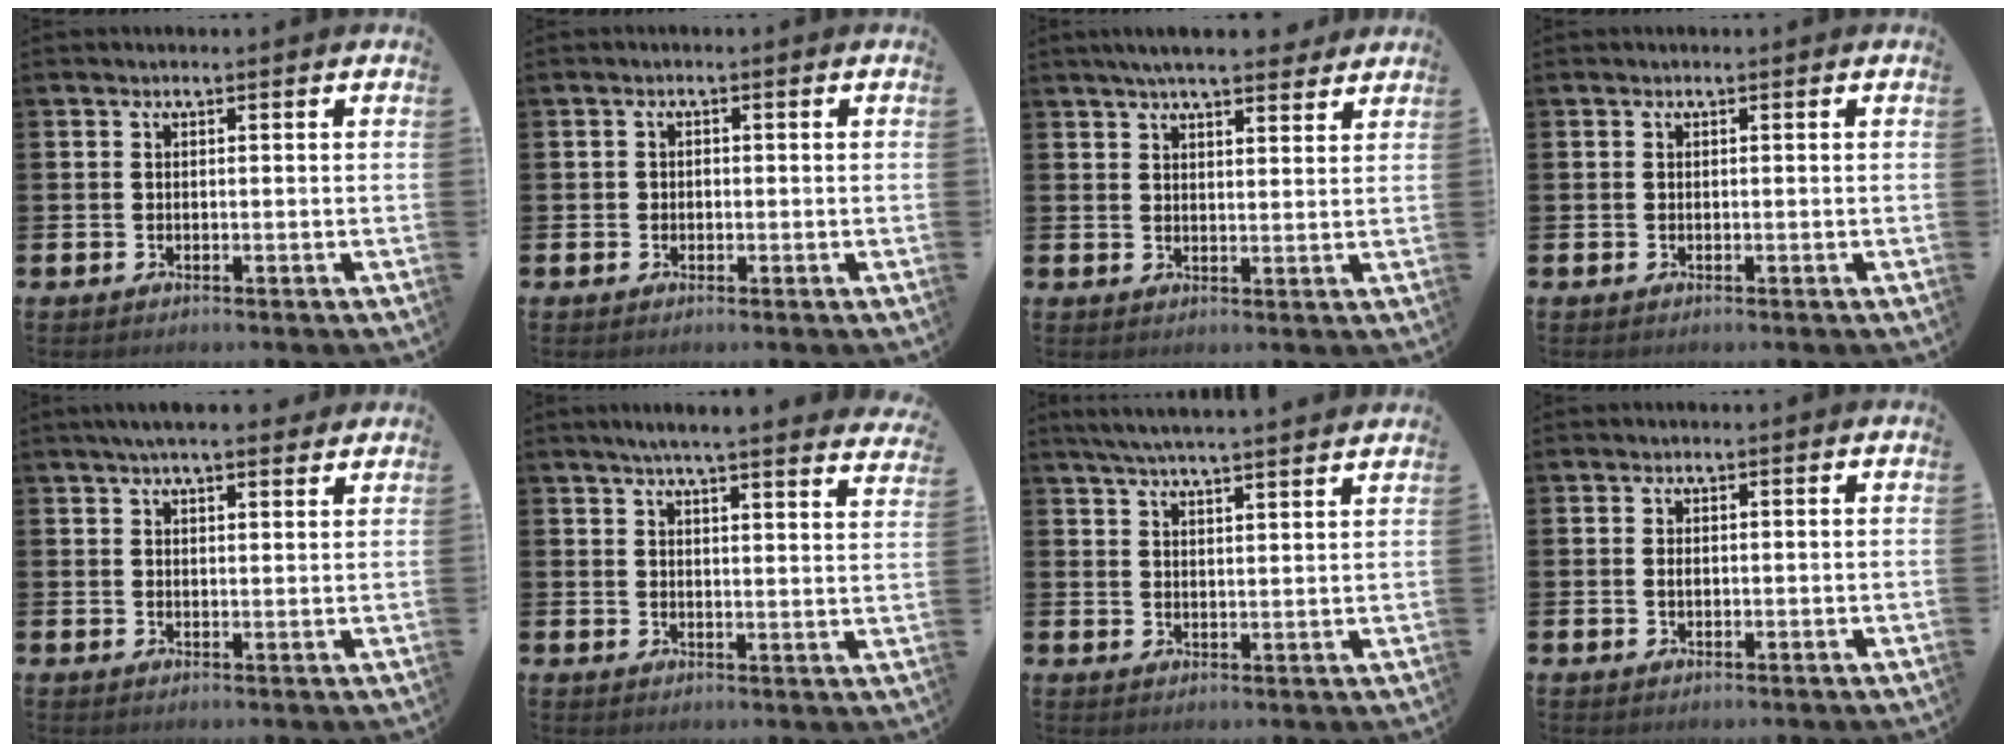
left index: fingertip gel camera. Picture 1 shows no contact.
{"total": 0.9, "force": [-0.2, 0.9, 0.3], "torque": [0.007, 0.001, -0.009]}
{"total": 5.4, "force": [5.0, 0.7, 1.8], "torque": [-0.034, -0.018, 0.089]}
{"total": 0.0}
{"total": 4.2, "force": [3.8, 0.7, 1.7], "torque": [-0.036, -0.010, 0.067]}
{"total": 5.2, "force": [4.9, -0.4, 1.5], "torque": [-0.039, -0.026, 0.085]}
{"total": 5.0, "force": [4.8, -0.5, 1.2], "torque": [-0.042, -0.021, 0.087]}
{"total": 0.6, "force": [0.1, 0.3, 0.5], "torque": [-0.005, 0.000, 0.000]}